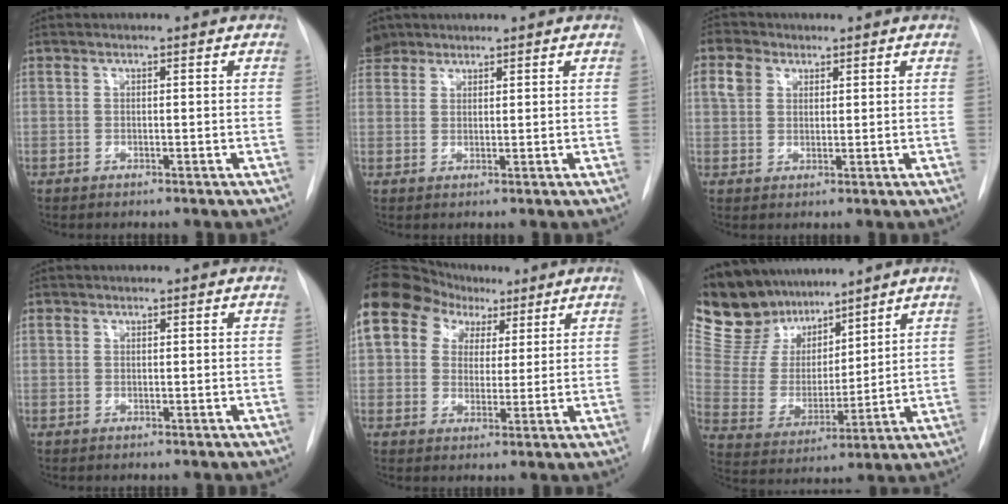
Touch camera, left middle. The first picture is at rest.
{"total": 4.4, "force": [3.6, 2.6, 0.4], "torque": [-0.007, 0.012, 0.069]}
{"total": 4.7, "force": [2.2, 3.7, 2.0], "torque": [-0.053, 0.018, 0.043]}
{"total": 0.5, "force": [0.3, 0.4, 0.1], "torque": [0.005, 0.005, 0.003]}
{"total": 19.9, "force": [9.7, 15.1, 8.6], "torque": [-0.227, 0.098, 0.183]}
{"total": 15.4, "force": [13.1, 6.8, 4.3], "torque": [-0.090, 0.026, 0.254]}